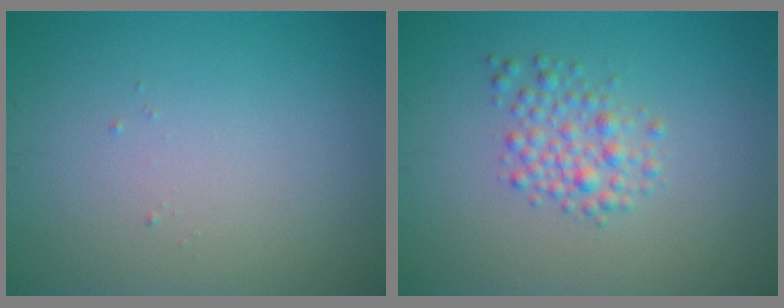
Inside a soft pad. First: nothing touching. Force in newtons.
{"total": 2.6, "press": 2.6, "slide": 0.1}